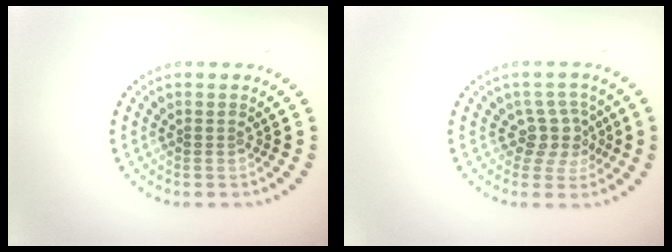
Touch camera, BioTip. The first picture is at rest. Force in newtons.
{"total": 2.9, "press": 2.3, "slide": 1.8}